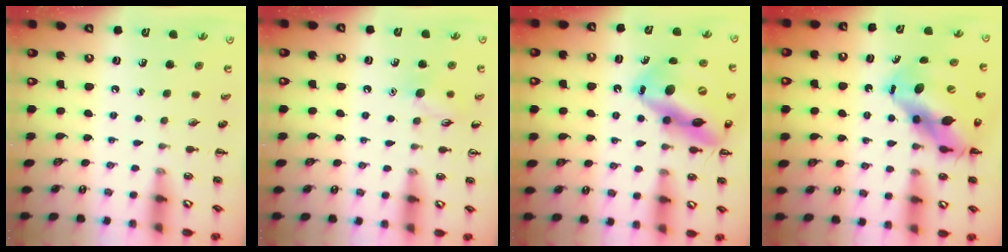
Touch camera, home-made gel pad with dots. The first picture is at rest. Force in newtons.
{"total": 7.3, "press": 7.2, "slide": 1.3}
{"total": 20.1, "press": 19.6, "slide": 4.5}
{"total": 14.1, "press": 13.6, "slide": 3.7}